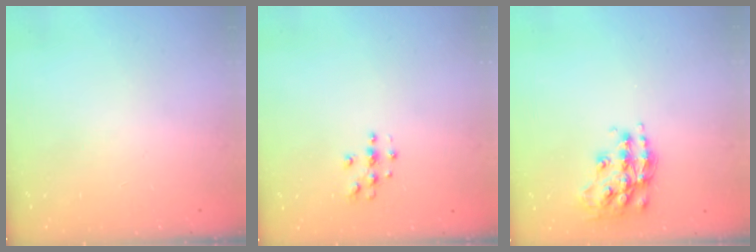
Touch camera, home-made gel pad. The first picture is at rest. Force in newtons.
{"total": 3.8, "press": 3.8, "slide": 0.5}
{"total": 15.1, "press": 15.0, "slide": 1.0}